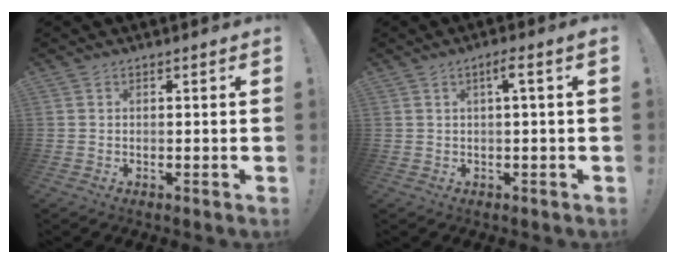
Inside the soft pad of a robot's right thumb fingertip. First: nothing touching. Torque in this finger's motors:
{"motor_torque": [0.07, -0.49, -0.23, -0.06, 0.00]}